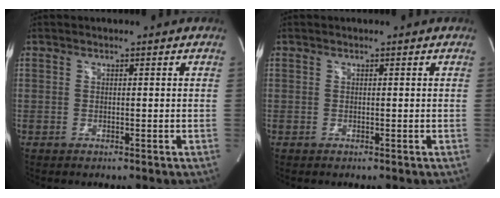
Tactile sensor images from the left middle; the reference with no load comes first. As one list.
[{"total": 0.0}]